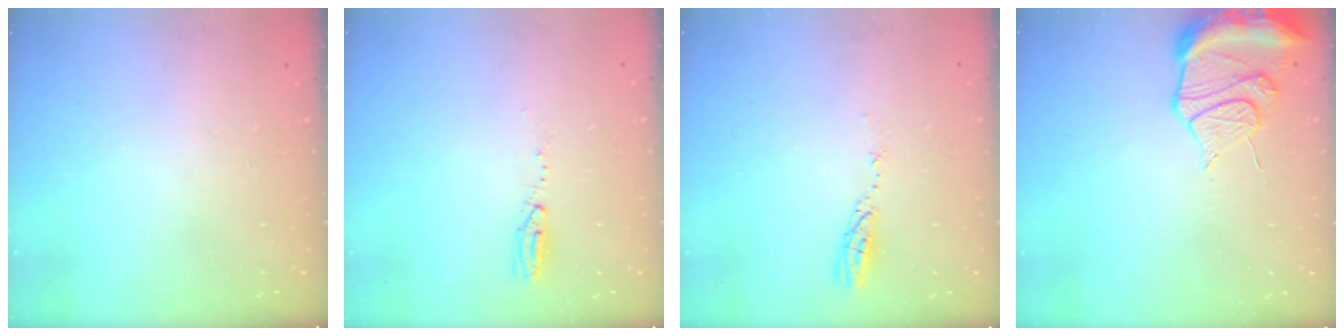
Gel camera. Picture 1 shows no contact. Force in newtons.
{"total": 3.7, "press": 2.8, "slide": 2.4}
{"total": 3.8, "press": 3.8, "slide": 0.2}
{"total": 13.1, "press": 13.1, "slide": 1.3}